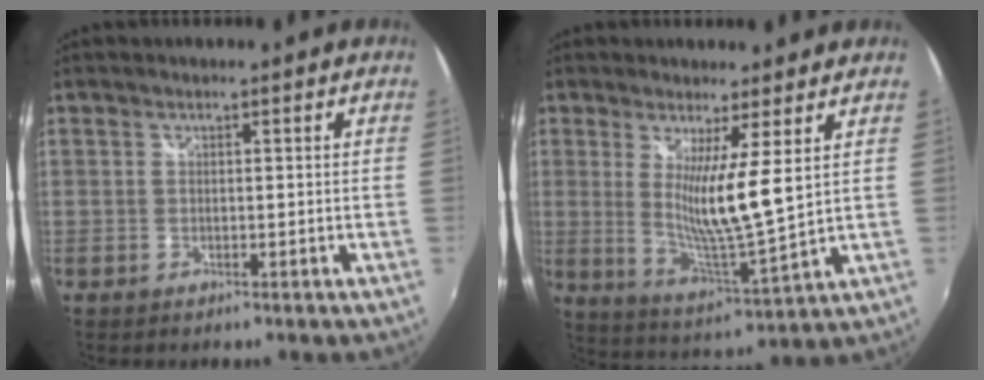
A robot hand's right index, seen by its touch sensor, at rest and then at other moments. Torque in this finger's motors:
{"motor_torque": [1.17, 0.96, 0.38, 0.16]}